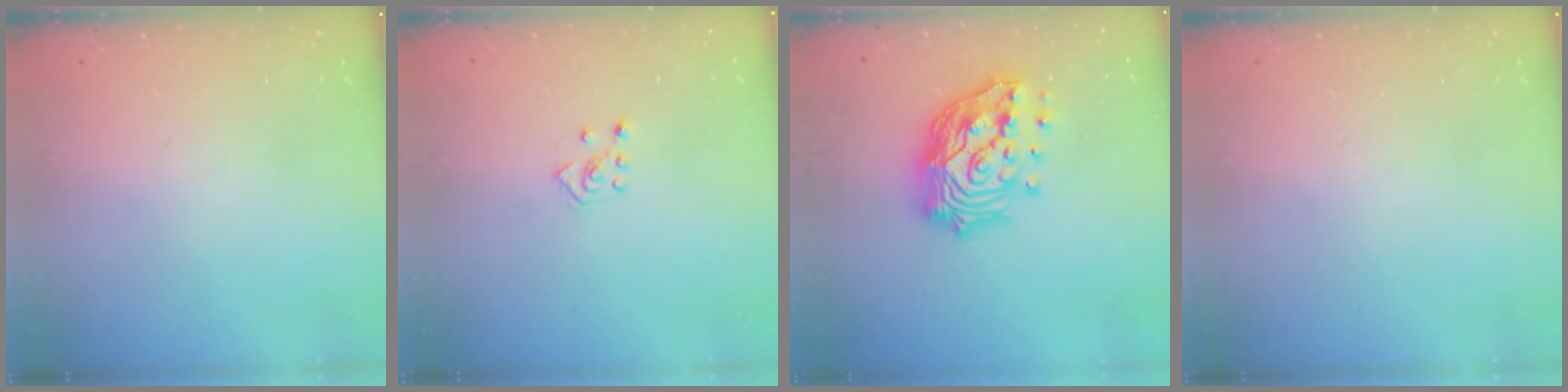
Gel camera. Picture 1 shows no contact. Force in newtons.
{"total": 4.6, "press": 4.5, "slide": 0.8}
{"total": 22.7, "press": 22.6, "slide": 1.9}
{"total": 0.0}